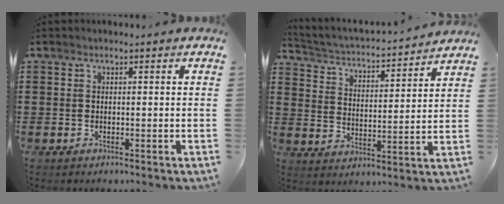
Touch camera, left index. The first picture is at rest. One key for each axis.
{"total": 2.6, "fx": 2.5, "fy": 0.1, "fz": 0.5, "tx": -0.030, "ty": -0.027, "tz": 0.031}